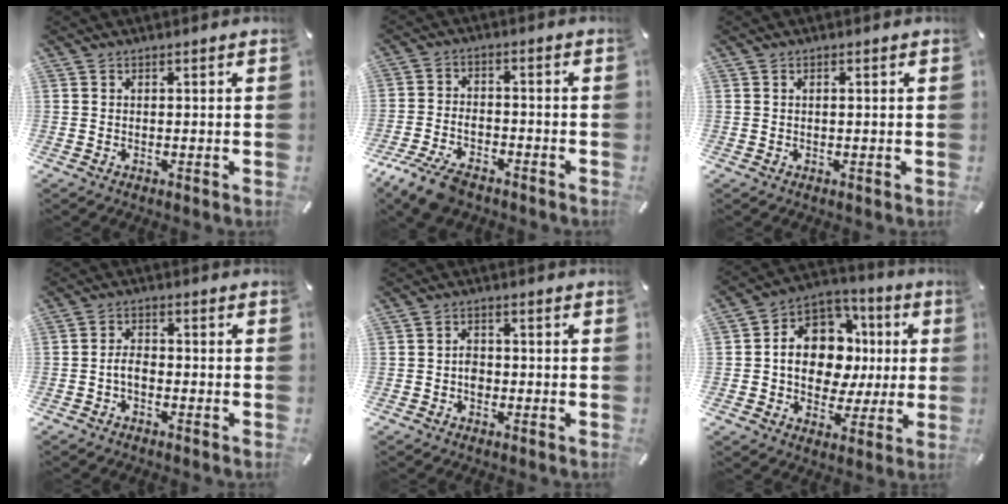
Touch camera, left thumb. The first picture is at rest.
{"total": 7.9, "force": [-5.7, 3.8, 4.0], "torque": [-0.087, 0.023, -0.108]}
{"total": 0.6, "force": [0.1, 0.1, 0.6], "torque": [-0.010, 0.001, 0.002]}
{"total": 3.3, "force": [-1.4, 1.9, 2.4], "torque": [-0.050, 0.007, -0.028]}
{"total": 3.0, "force": [-0.7, 2.3, 1.7], "torque": [-0.032, 0.006, -0.013]}
{"total": 14.3, "force": [0.3, 11.8, 8.1], "torque": [-0.131, -0.010, 0.011]}